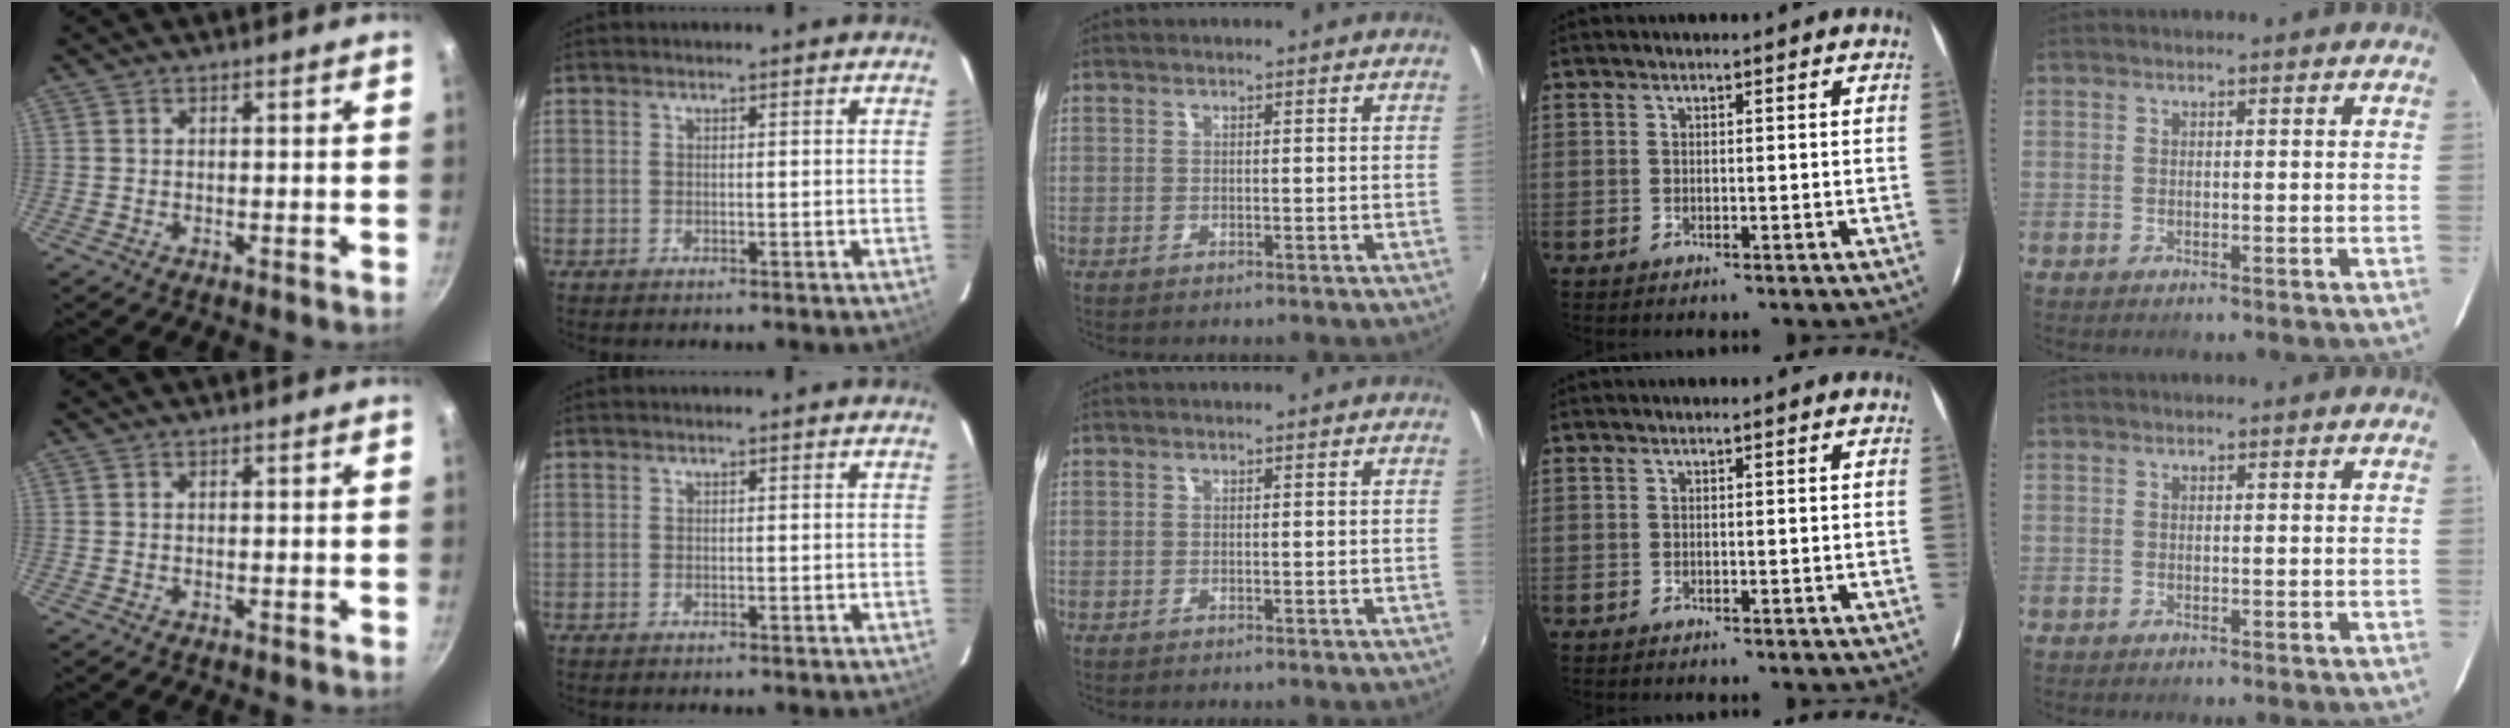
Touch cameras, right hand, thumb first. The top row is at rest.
{}